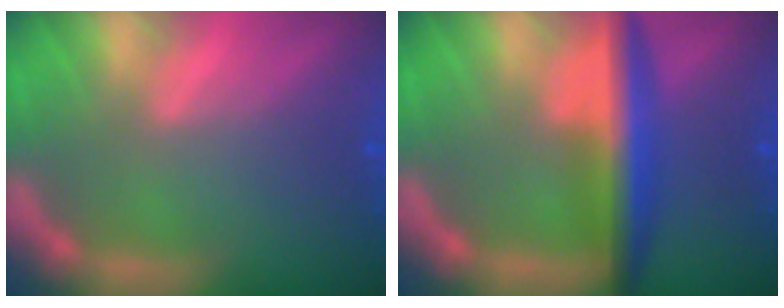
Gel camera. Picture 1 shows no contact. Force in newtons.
{"total": 6.0}